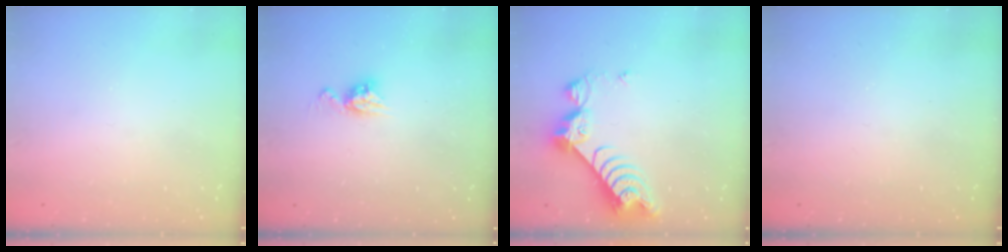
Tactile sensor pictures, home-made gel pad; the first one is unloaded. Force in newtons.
{"total": 6.8, "press": 6.8, "slide": 0.5}
{"total": 9.7, "press": 9.7, "slide": 0.8}
{"total": 0.0}